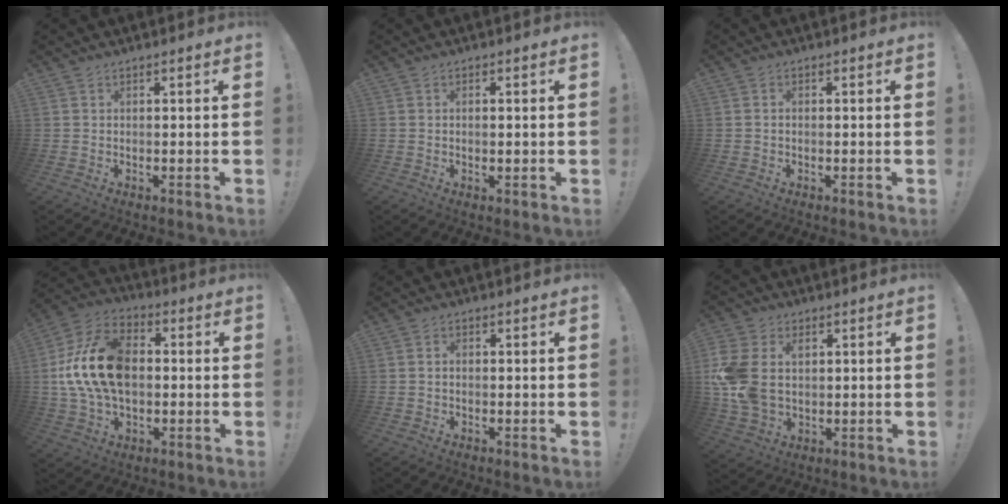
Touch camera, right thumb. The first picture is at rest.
{"total": 0.6, "force": [-0.1, 0.2, 0.6], "torque": [-0.008, 0.000, -0.002]}
{"total": 0.7, "force": [-0.4, 0.5, 0.3], "torque": [-0.008, 0.003, -0.008]}
{"total": 20.4, "force": [0.5, 13.8, 15.0], "torque": [-0.273, 0.023, 0.019]}
{"total": 1.1, "force": [-0.5, 0.7, 0.6], "torque": [-0.014, 0.005, -0.008]}
{"total": 13.8, "force": [2.5, 10.4, 8.8], "torque": [-0.186, -0.016, 0.046]}